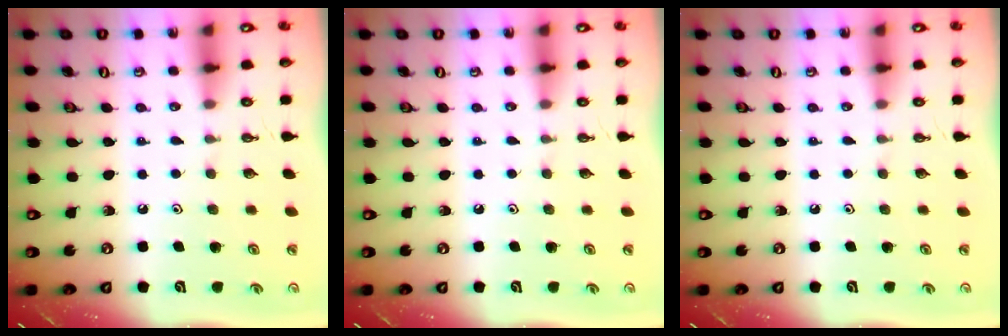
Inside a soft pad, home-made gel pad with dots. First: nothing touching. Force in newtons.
{"total": 0.0}
{"total": 0.0}